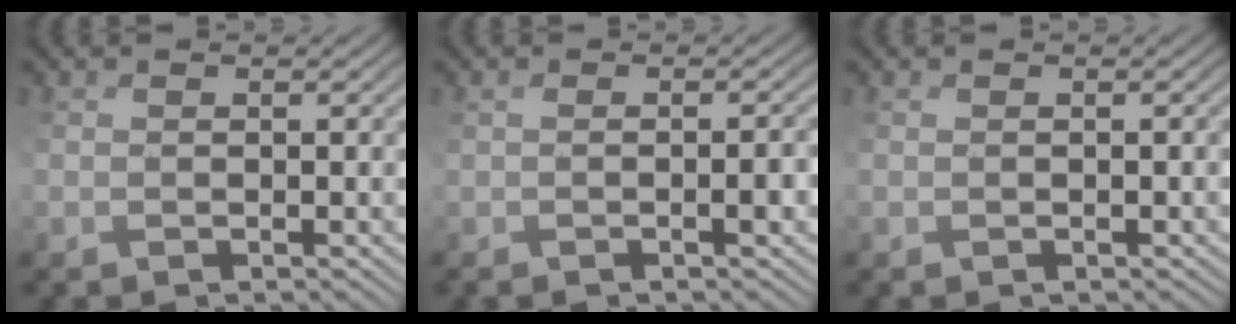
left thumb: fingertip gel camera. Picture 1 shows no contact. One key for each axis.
{"total": 2.5, "fx": -1.3, "fy": 0.1, "fz": 2.1, "tx": -0.020, "ty": 0.003, "tz": -0.013}
{"total": 0.7, "fx": -0.5, "fy": 0.3, "fz": 0.4, "tx": -0.001, "ty": -0.001, "tz": -0.002}